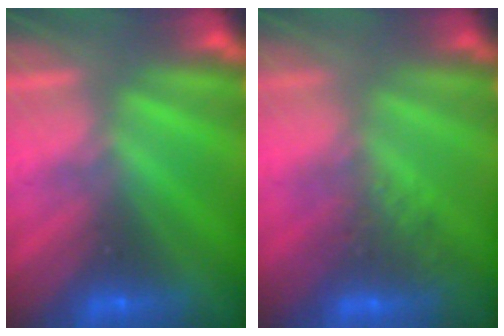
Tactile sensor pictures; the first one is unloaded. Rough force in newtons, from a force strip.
{"total": 2.7}